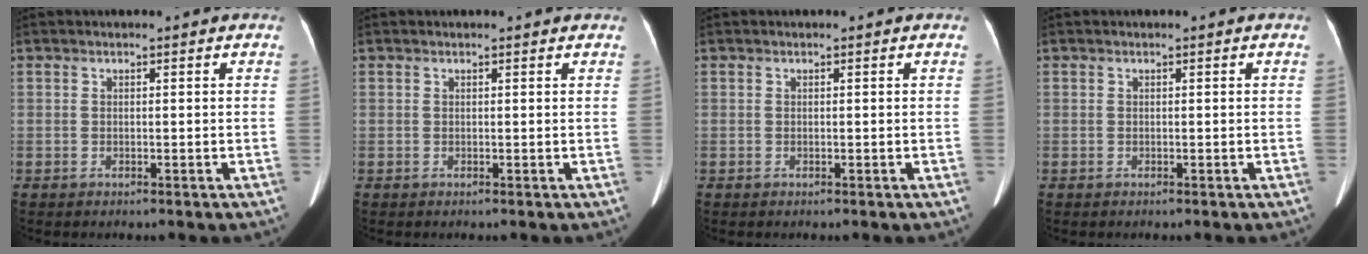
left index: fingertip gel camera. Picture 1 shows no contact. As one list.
[{"total": 2.0, "force": [1.8, 0.4, 0.6], "torque": [-0.007, -0.002, 0.013]}, {"total": 0.0}, {"total": 0.0}]